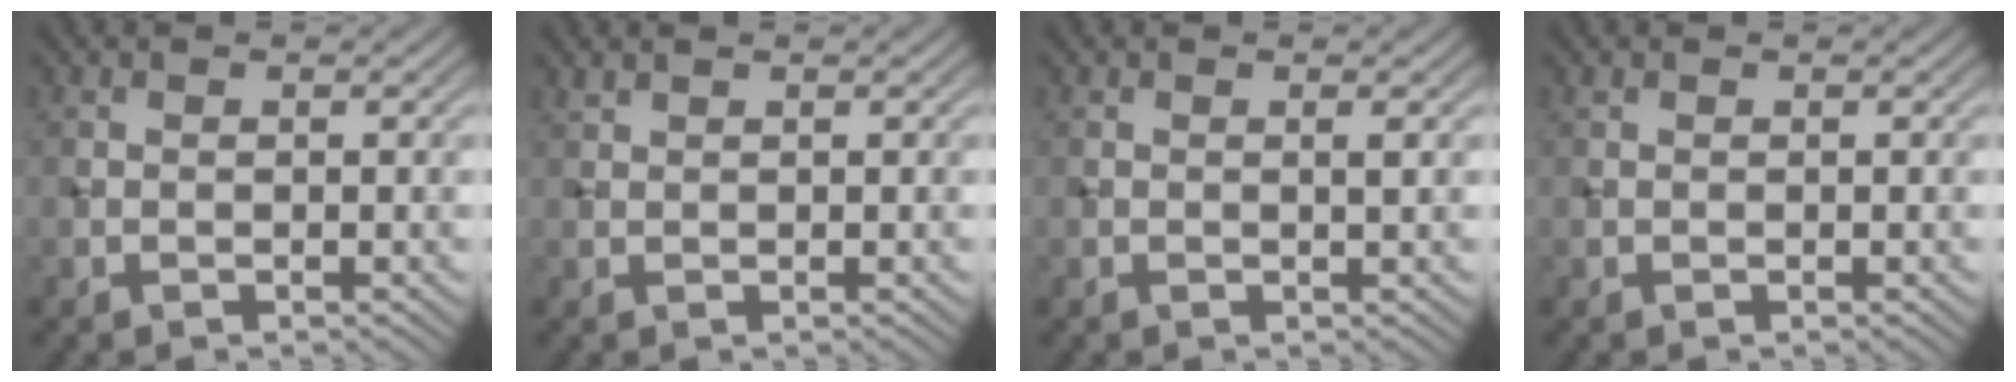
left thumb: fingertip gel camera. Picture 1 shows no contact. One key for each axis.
{"total": 0.7, "fx": 0.6, "fy": 0.0, "fz": 0.2, "tx": -0.008, "ty": 0.003, "tz": 0.015}
{"total": 0.6, "fx": 0.2, "fy": -0.1, "fz": 0.6, "tx": -0.013, "ty": 0.002, "tz": 0.002}
{"total": 0.0}